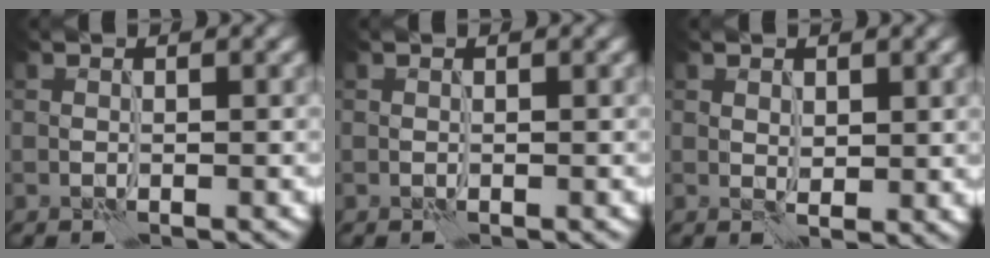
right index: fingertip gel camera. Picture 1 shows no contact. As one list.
[{"total": 0.0}, {"total": 1.4, "force": [0.7, 0.6, 1.0], "torque": [-0.018, -0.007, 0.017]}]